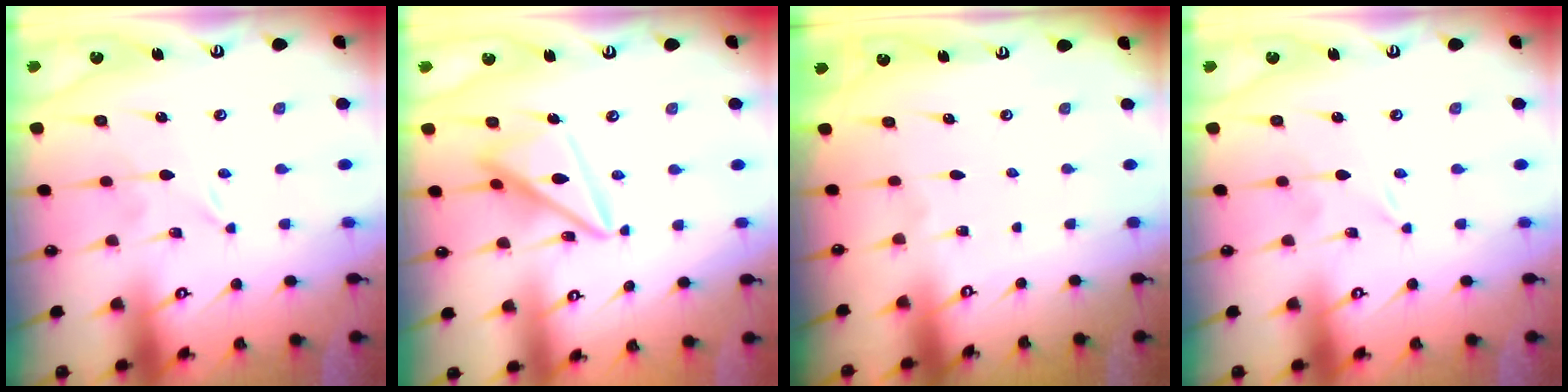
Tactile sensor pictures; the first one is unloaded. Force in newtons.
{"total": 15.7, "press": 15.6, "slide": 1.5}
{"total": 0.0}
{"total": 0.0}